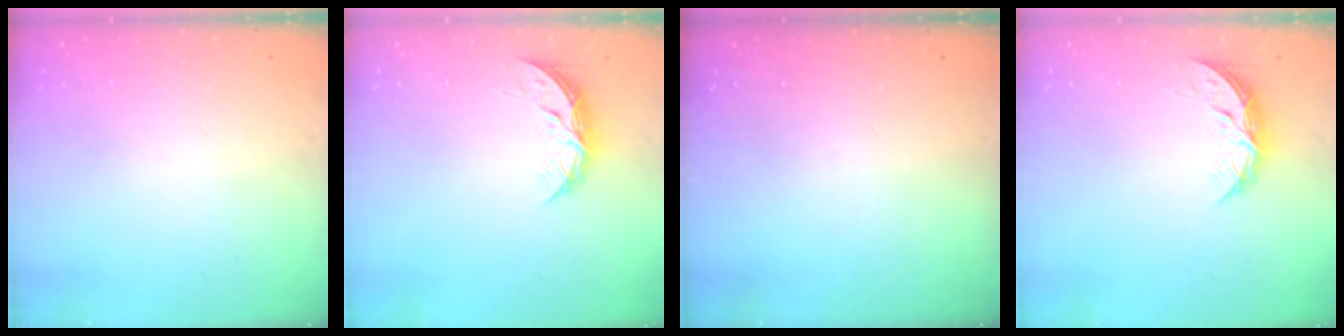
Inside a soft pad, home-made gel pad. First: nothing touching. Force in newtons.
{"total": 5.4, "press": 5.4, "slide": 0.5}
{"total": 0.0}
{"total": 5.4, "press": 5.4, "slide": 0.5}